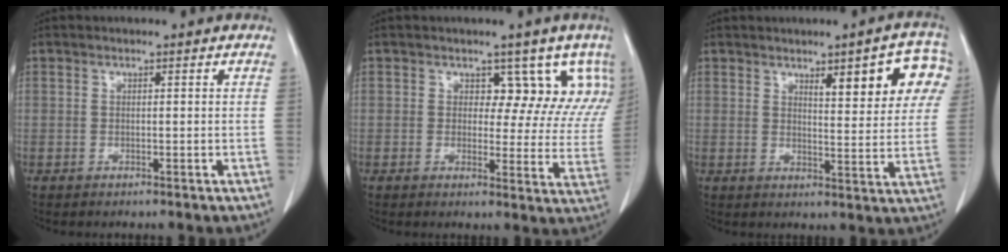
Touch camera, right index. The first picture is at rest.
{"total": 8.9, "force": [5.8, 5.5, 3.9], "torque": [-0.013, -0.006, 0.045]}
{"total": 9.9, "force": [4.6, 2.1, 8.5], "torque": [-0.100, 0.011, 0.057]}